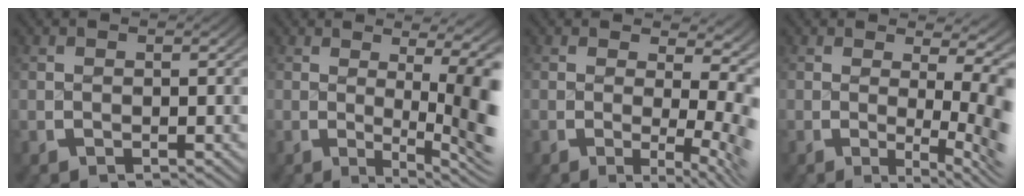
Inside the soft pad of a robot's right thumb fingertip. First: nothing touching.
{"total": 7.7, "force": [0.2, 3.1, 7.0], "torque": [-0.084, -0.016, 0.001]}
{"total": 5.3, "force": [0.4, 2.5, 4.6], "torque": [-0.040, -0.018, 0.002]}
{"total": 5.4, "force": [0.3, 2.1, 5.0], "torque": [-0.053, -0.016, 0.001]}